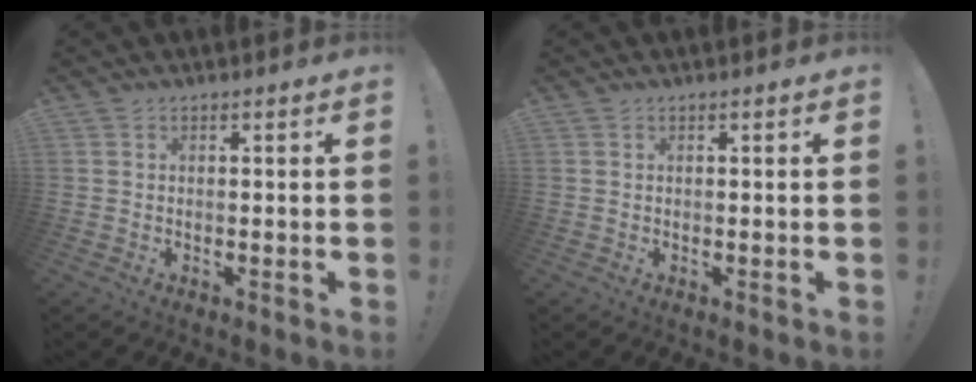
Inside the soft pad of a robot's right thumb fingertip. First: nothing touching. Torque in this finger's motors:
{"motor_torque": [-0.12, -0.13, 0.04, 0.05, 0.04]}